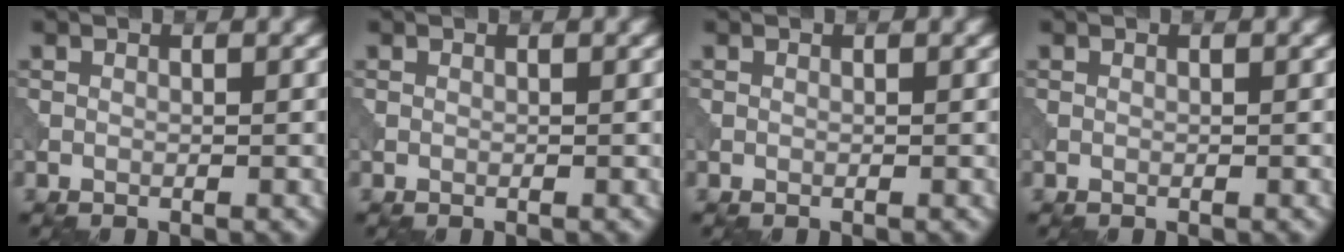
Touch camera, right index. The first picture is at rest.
{"total": 0.0}
{"total": 0.0}
{"total": 0.0}